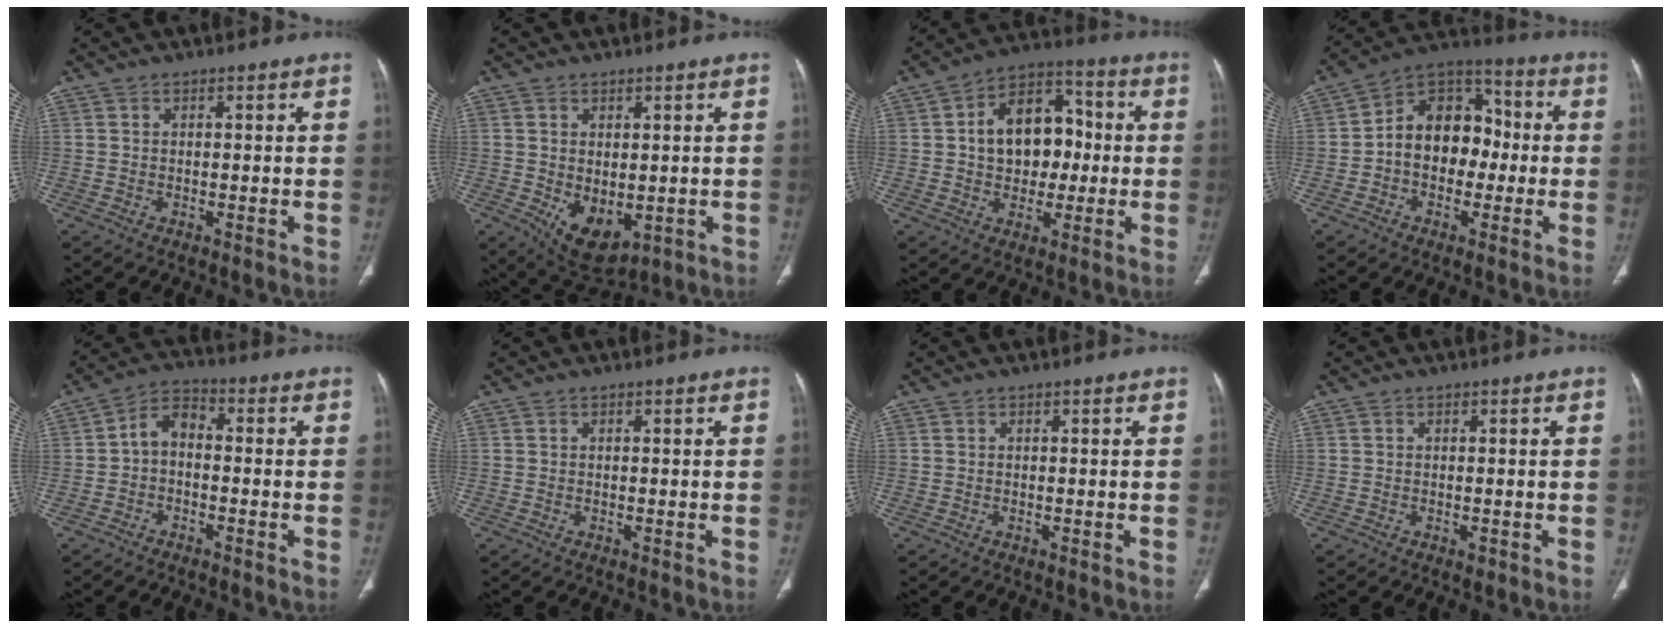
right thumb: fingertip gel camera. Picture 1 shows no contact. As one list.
[{"total": 8.5, "force": [-1.5, 5.3, 6.5], "torque": [-0.086, -0.014, 0.002]}, {"total": 14.1, "force": [0.6, 10.2, 9.7], "torque": [-0.107, 0.031, 0.005]}, {"total": 13.7, "force": [-0.9, 10.0, 9.3], "torque": [-0.105, 0.045, -0.029]}, {"total": 5.5, "force": [-0.8, 3.6, 4.1], "torque": [-0.063, 0.026, -0.030]}, {"total": 0.0}, {"total": 0.0}, {"total": 0.7, "force": [-0.2, 0.5, 0.4], "torque": [-0.005, -0.001, 0.000]}]